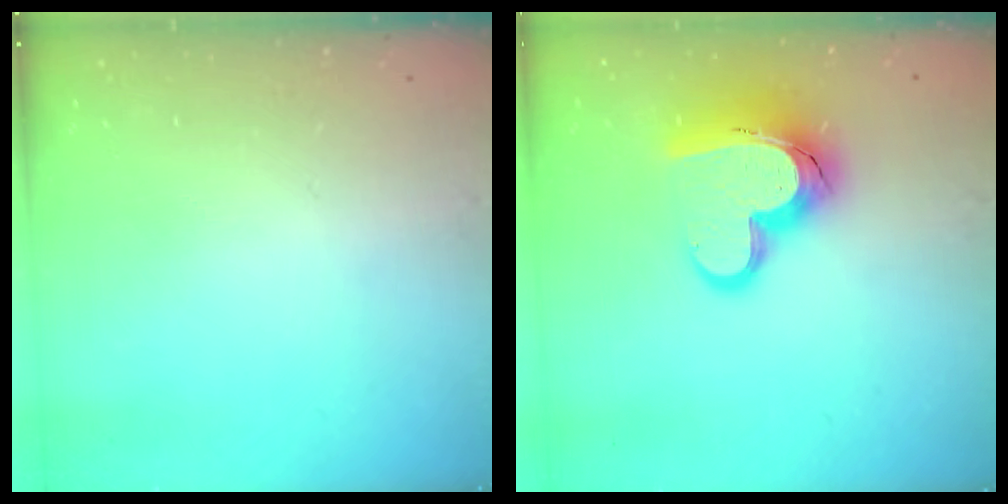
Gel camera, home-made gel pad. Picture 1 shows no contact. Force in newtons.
{"total": 21.3, "press": 21.2, "slide": 1.9}